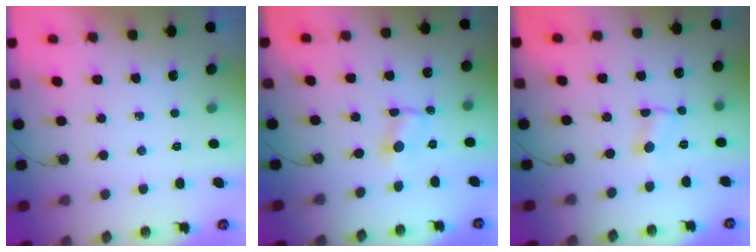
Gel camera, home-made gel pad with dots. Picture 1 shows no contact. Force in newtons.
{"total": 1.1, "press": 1.0, "slide": 0.2}
{"total": 1.9, "press": 1.9, "slide": 0.2}